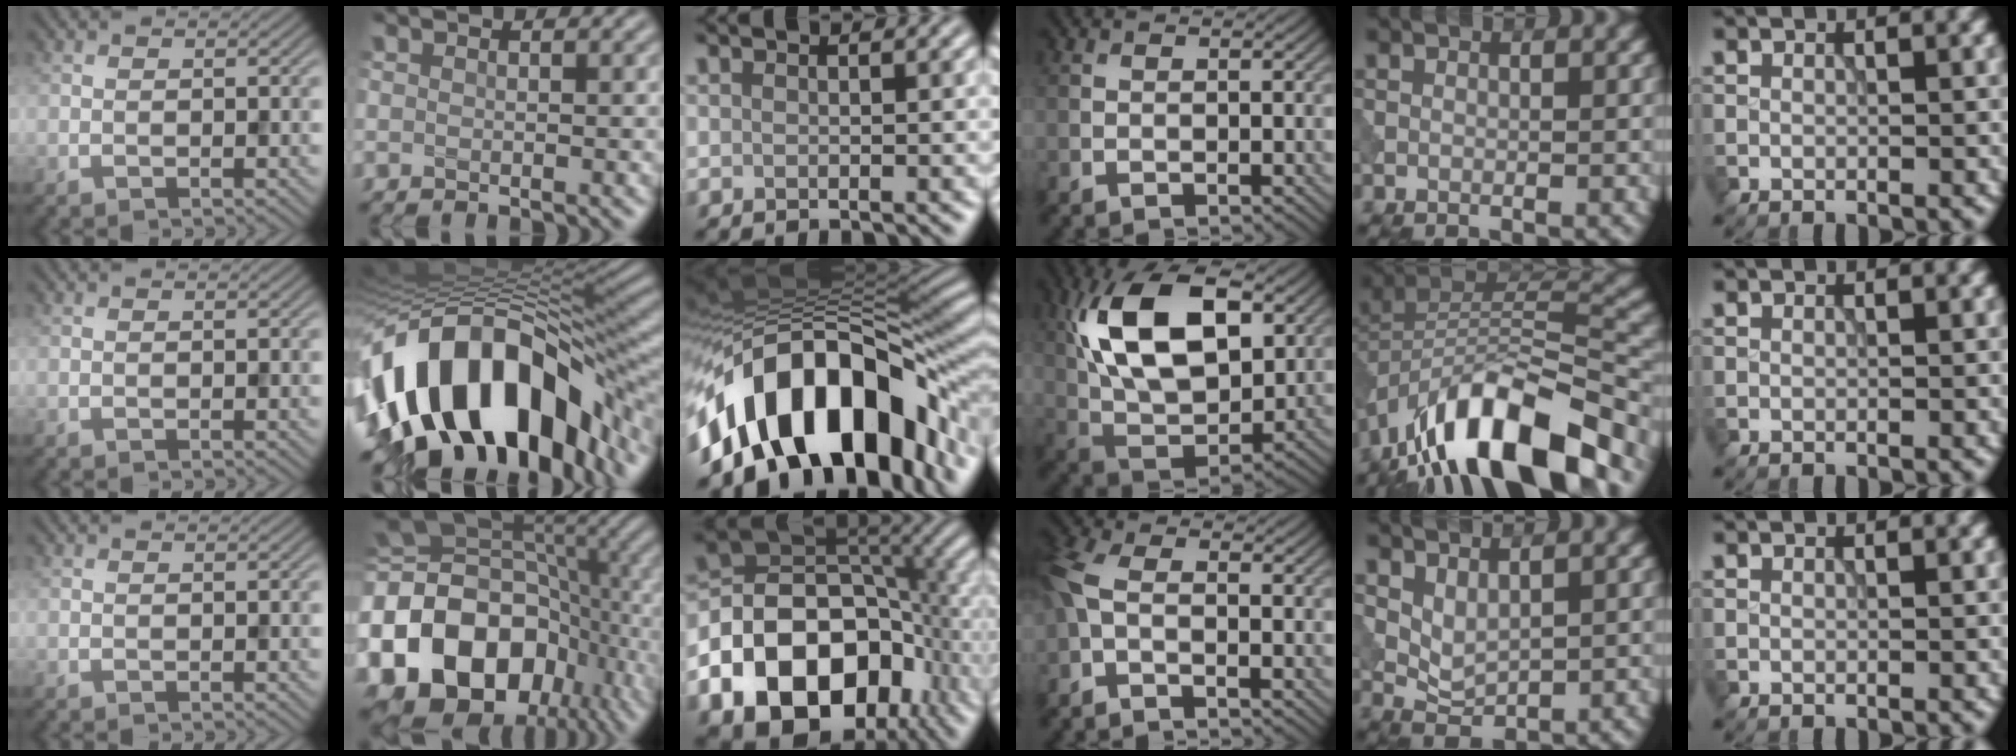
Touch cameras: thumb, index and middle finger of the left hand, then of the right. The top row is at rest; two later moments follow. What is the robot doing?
{"motion": "insert", "object": "peg toy"}